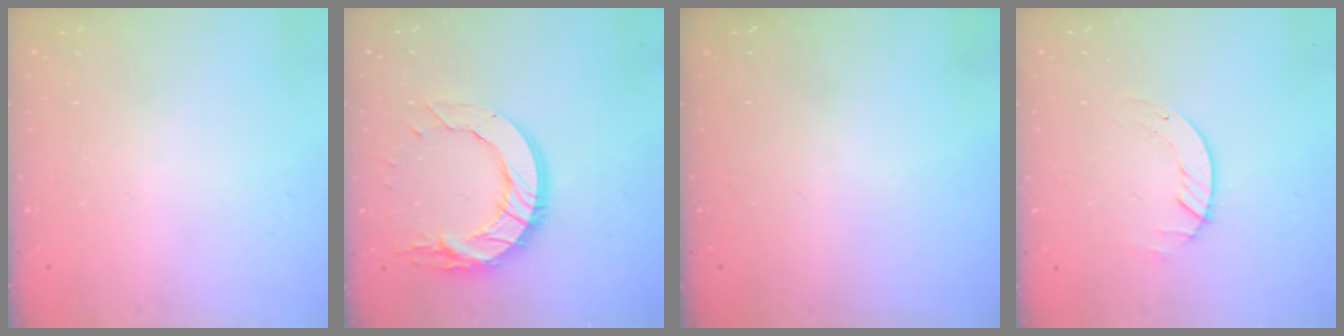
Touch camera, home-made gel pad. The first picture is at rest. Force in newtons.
{"total": 15.4, "press": 15.3, "slide": 1.5}
{"total": 0.0}
{"total": 2.0, "press": 2.0, "slide": 0.2}